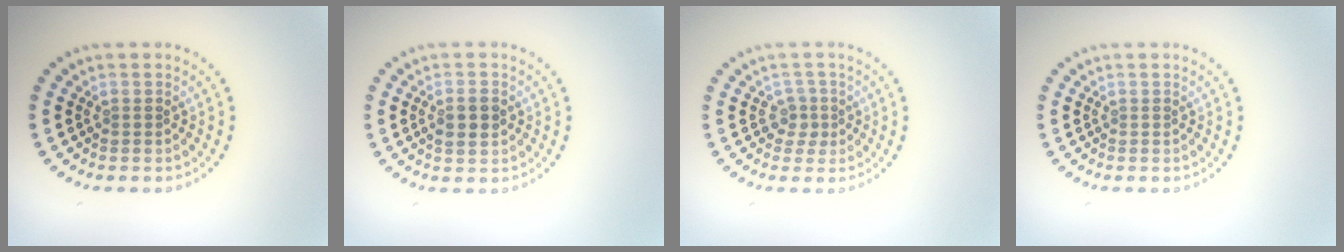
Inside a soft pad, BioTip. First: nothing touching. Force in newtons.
{"total": 2.1, "press": 2.0, "slide": 0.2}
{"total": 1.7, "press": 1.3, "slide": 1.0}
{"total": 0.0}